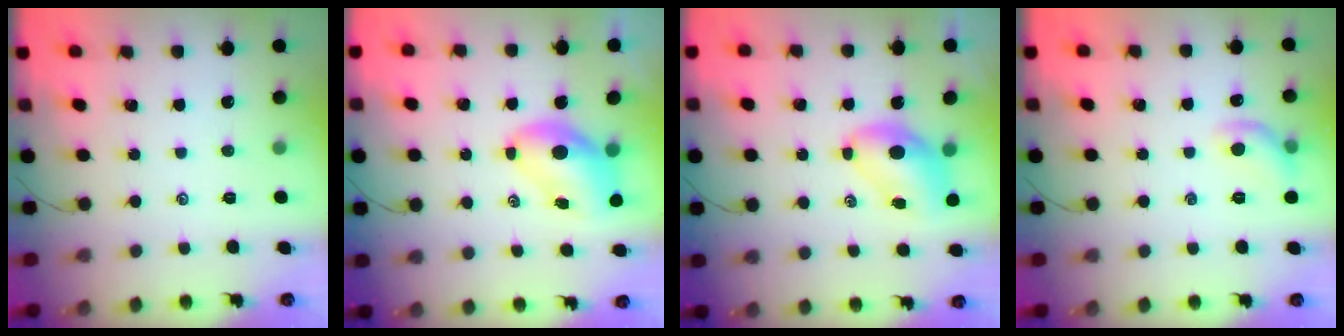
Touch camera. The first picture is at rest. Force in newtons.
{"total": 8.4, "press": 8.1, "slide": 2.0}
{"total": 7.2, "press": 7.1, "slide": 1.3}
{"total": 8.3, "press": 8.3, "slide": 0.7}